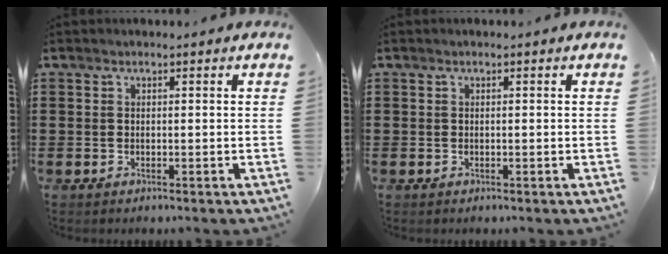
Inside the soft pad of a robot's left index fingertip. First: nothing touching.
{"total": 0.0}